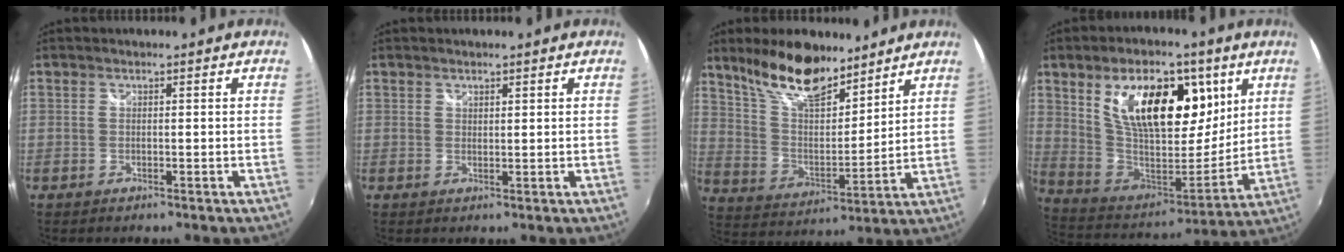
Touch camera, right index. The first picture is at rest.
{"total": 0.9, "force": [0.8, 0.4, 0.2], "torque": [-0.001, 0.000, 0.014]}
{"total": 15.8, "force": [11.9, 5.9, 8.6], "torque": [-0.166, 0.013, 0.224]}
{"total": 23.6, "force": [9.4, 12.0, 18.1], "torque": [-0.320, 0.014, 0.174]}